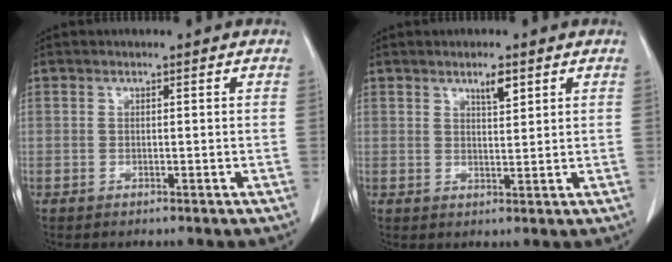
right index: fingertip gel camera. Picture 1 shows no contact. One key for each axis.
{"total": 2.8, "fx": 1.8, "fy": 0.6, "fz": 2.1, "tx": -0.037, "ty": -0.002, "tz": 0.032}